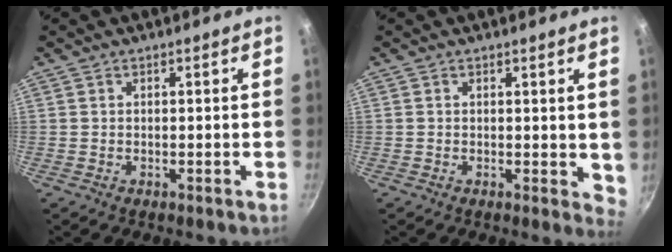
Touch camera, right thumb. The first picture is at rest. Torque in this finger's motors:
{"motor_torque": [-0.60, 0.05, -0.41, 0.09, -0.08]}